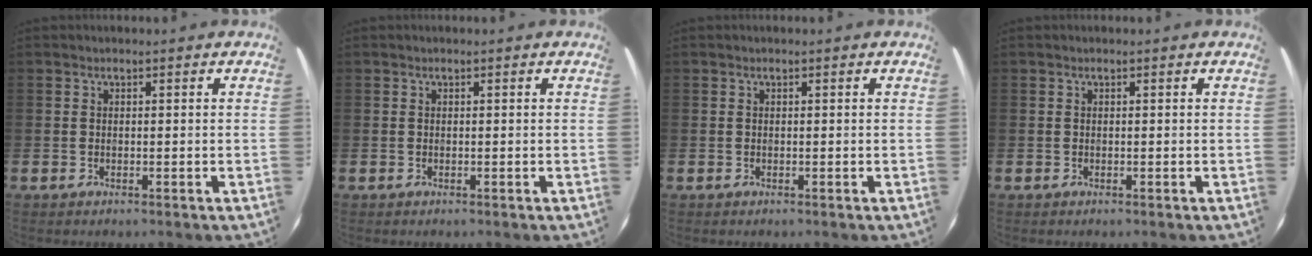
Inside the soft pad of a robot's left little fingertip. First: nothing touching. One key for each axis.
{"total": 0.0}
{"total": 0.0}
{"total": 0.0}